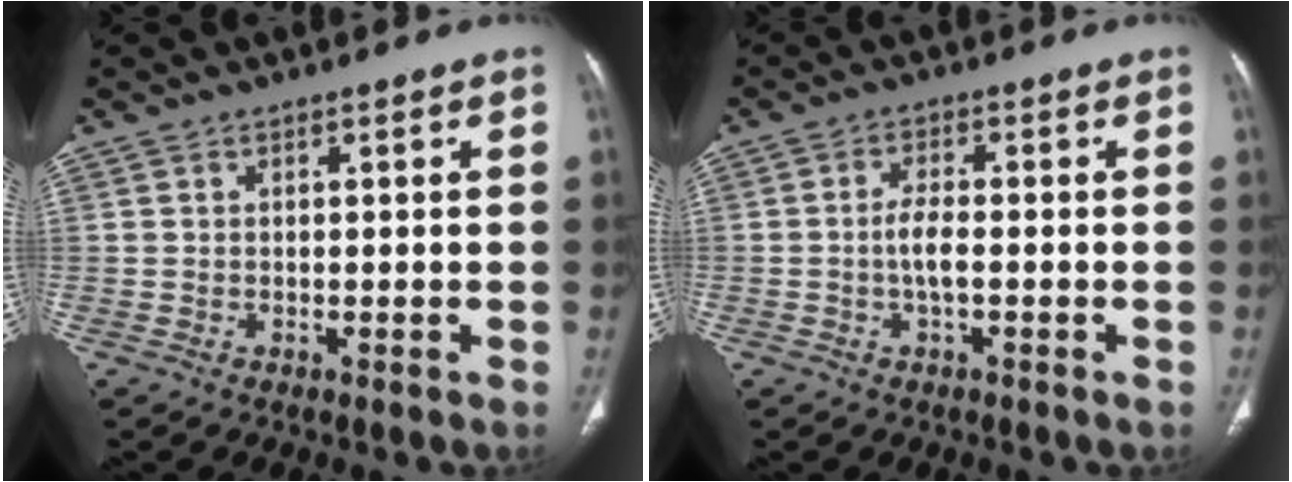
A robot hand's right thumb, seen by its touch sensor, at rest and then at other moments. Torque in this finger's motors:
{"motor_torque": [3.58, 1.42, 1.07, -1.20, 0.27]}